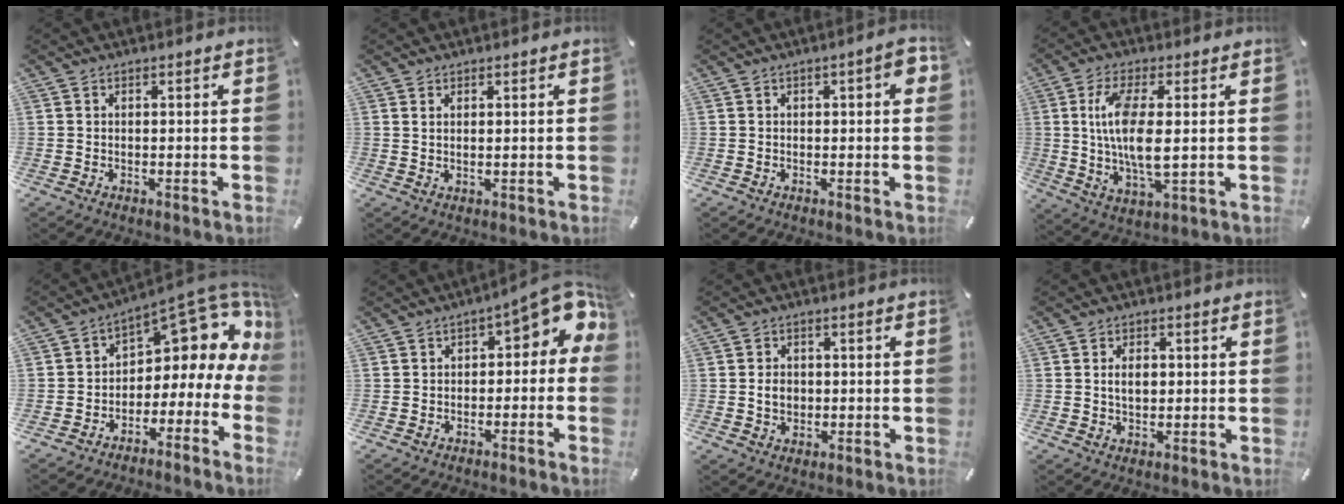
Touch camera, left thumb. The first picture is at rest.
{"total": 1.4, "force": [1.0, 0.0, 1.0], "torque": [-0.020, -0.002, 0.018]}
{"total": 4.4, "force": [0.6, 1.7, 4.0], "torque": [-0.050, 0.002, 0.004]}
{"total": 12.4, "force": [1.7, 4.4, 11.5], "torque": [-0.252, -0.011, 0.023]}
{"total": 9.3, "force": [6.1, 4.8, 5.2], "torque": [-0.068, -0.063, 0.096]}
{"total": 8.0, "force": [2.5, 4.0, 6.5], "torque": [-0.087, -0.019, 0.038]}
{"total": 3.7, "force": [0.0, 3.2, 1.9], "torque": [-0.039, -0.002, -0.003]}
{"total": 3.7, "force": [0.4, 2.5, 2.7], "torque": [-0.048, 0.003, 0.003]}